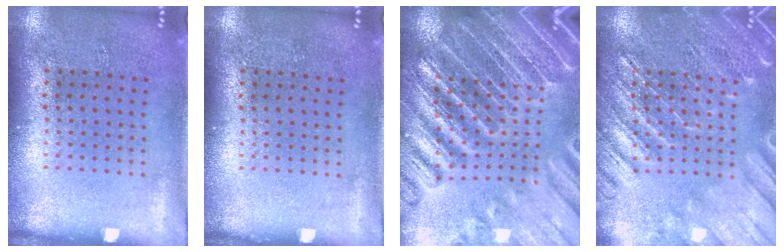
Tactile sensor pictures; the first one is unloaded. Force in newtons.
{"total": 0.0}
{"total": 4.6, "press": 4.2, "slide": 1.9}
{"total": 4.4, "press": 4.3, "slide": 0.6}